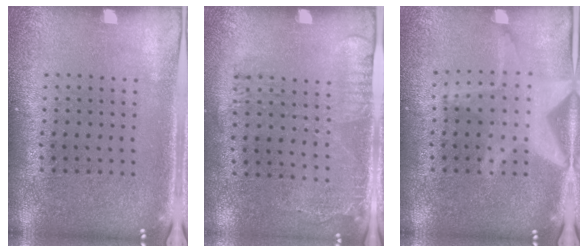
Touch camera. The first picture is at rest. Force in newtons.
{"total": 1.7, "press": 1.2, "slide": 1.2}
{"total": 2.3, "press": 2.3, "slide": 0.3}